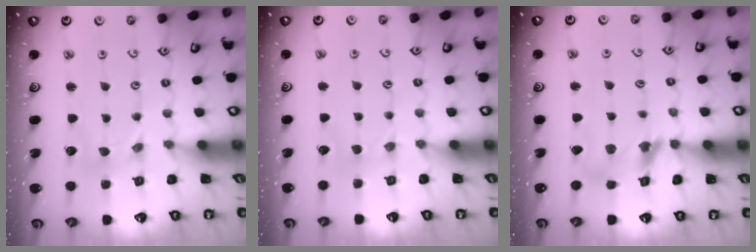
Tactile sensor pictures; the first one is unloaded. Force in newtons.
{"total": 1.7, "press": 1.6, "slide": 0.4}
{"total": 10.5, "press": 10.5, "slide": 1.1}